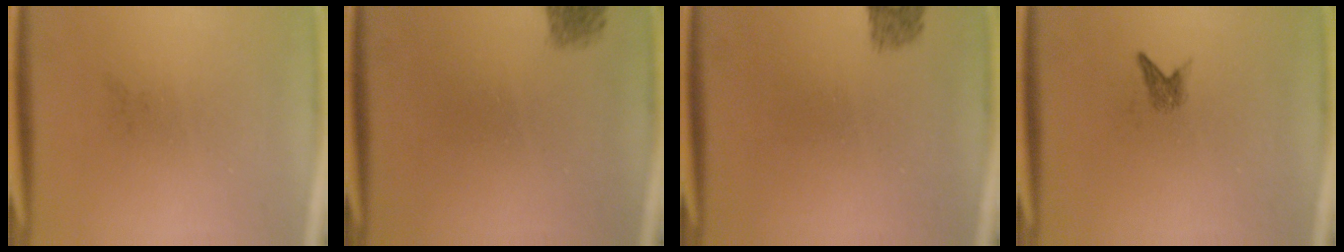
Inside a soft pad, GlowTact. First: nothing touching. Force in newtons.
{"total": 1.8}
{"total": 1.8}
{"total": 1.3}